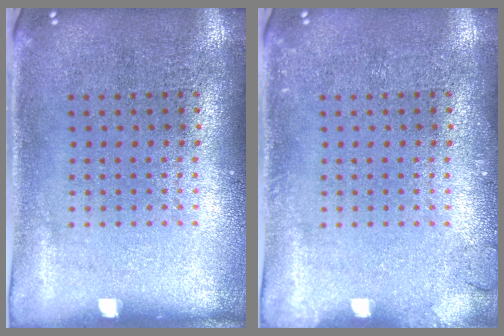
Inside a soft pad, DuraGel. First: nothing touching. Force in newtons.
{"total": 1.0, "press": 1.0, "slide": 0.1}